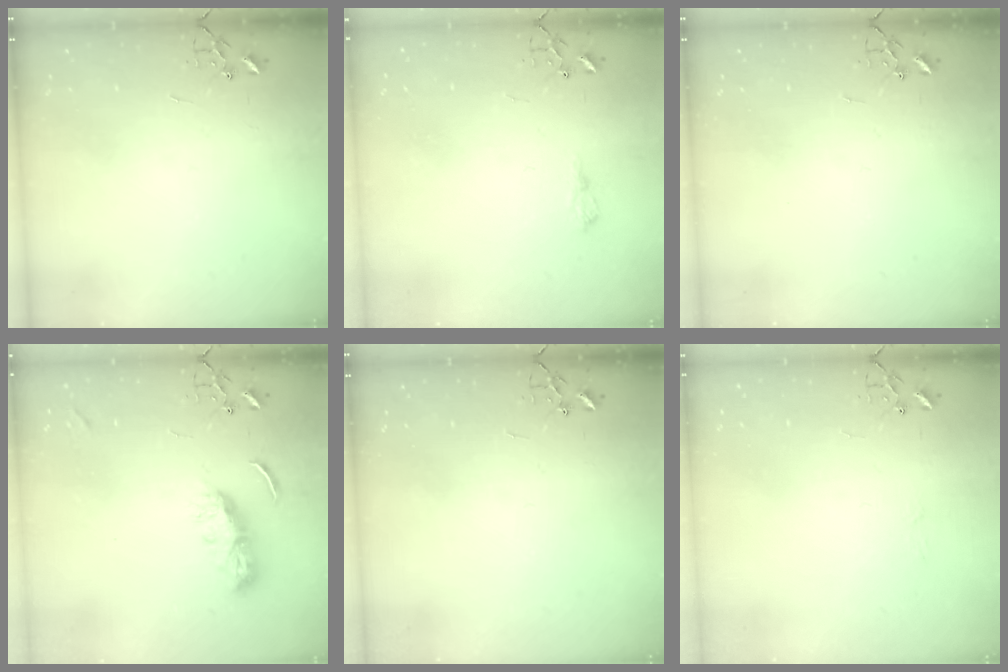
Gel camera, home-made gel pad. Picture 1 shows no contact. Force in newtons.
{"total": 6.5, "press": 6.5, "slide": 0.9}
{"total": 0.0}
{"total": 7.4, "press": 7.4, "slide": 0.5}
{"total": 0.0}
{"total": 3.0, "press": 3.0, "slide": 0.3}